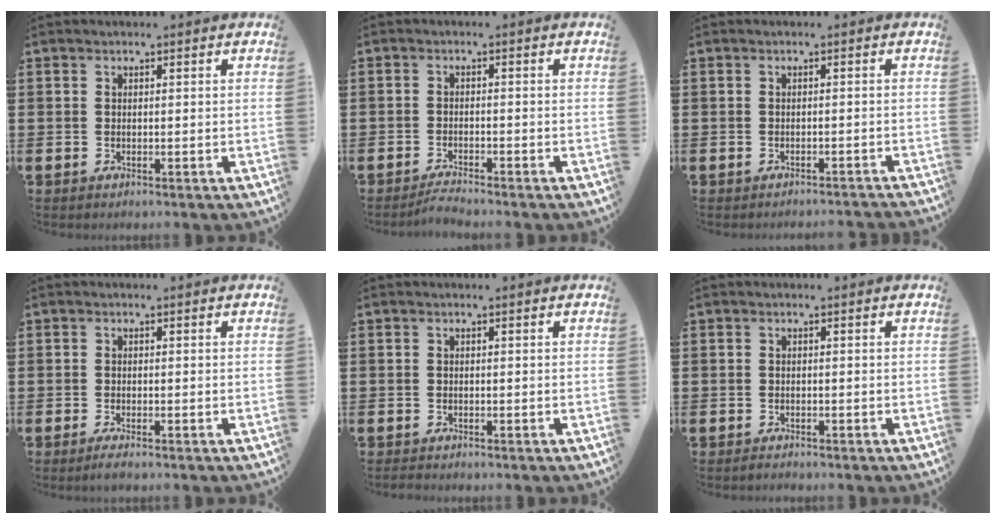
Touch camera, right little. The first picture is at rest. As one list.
[{"total": 1.7, "force": [-1.6, -0.1, 0.5], "torque": [-0.010, 0.003, -0.031]}, {"total": 1.0, "force": [-0.9, -0.2, 0.0], "torque": [0.001, 0.002, -0.020]}, {"total": 1.1, "force": [-0.7, 0.1, 0.9], "torque": [-0.016, -0.002, -0.013]}, {"total": 0.5, "force": [-0.5, 0.1, 0.2], "torque": [-0.005, -0.001, -0.010]}, {"total": 0.6, "force": [-0.6, 0.1, 0.1], "torque": [-0.004, -0.003, -0.012]}]